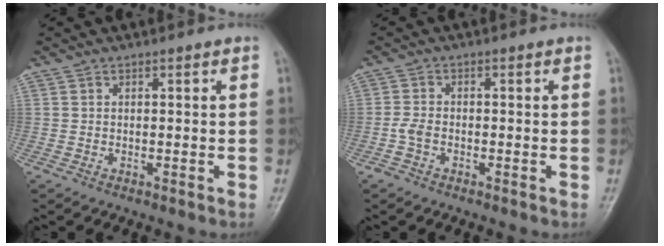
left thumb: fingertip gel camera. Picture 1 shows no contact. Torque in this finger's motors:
{"motor_torque": [-0.01, 0.04, 0.24, 0.10, 0.00]}